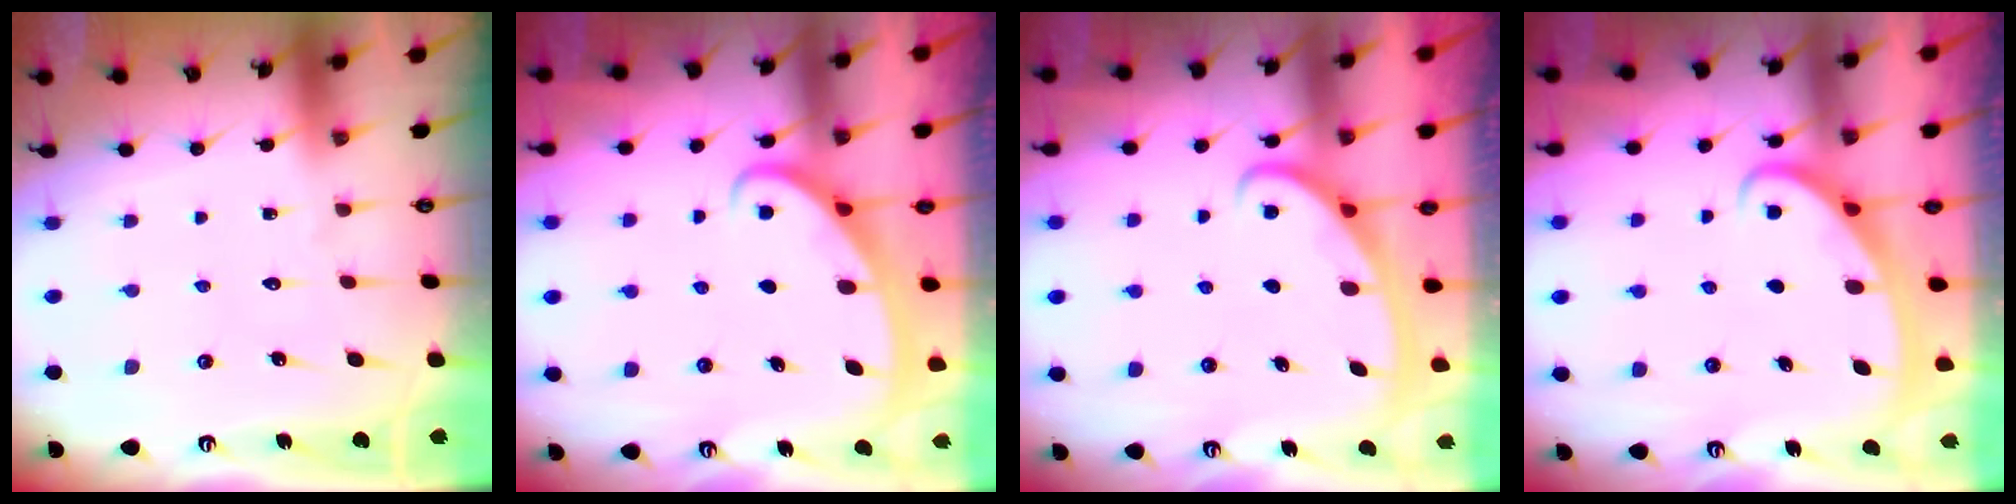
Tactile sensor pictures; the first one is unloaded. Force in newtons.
{"total": 2.6, "press": 2.6, "slide": 0.4}
{"total": 3.0, "press": 3.0, "slide": 0.4}
{"total": 2.7, "press": 2.7, "slide": 0.3}